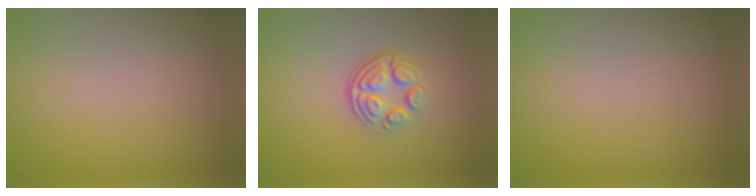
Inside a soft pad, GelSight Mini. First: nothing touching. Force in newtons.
{"total": 3.7, "press": 2.6, "slide": 2.7}
{"total": 0.0}